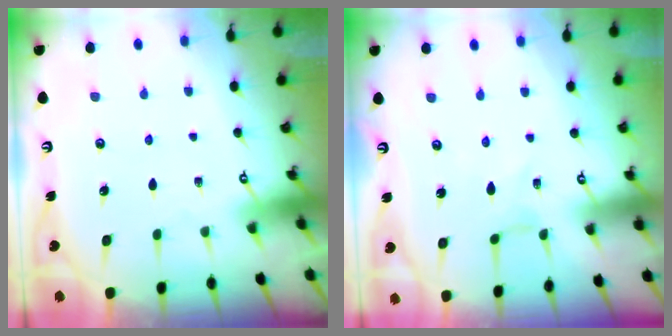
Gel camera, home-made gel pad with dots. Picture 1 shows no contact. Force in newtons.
{"total": 0.0}